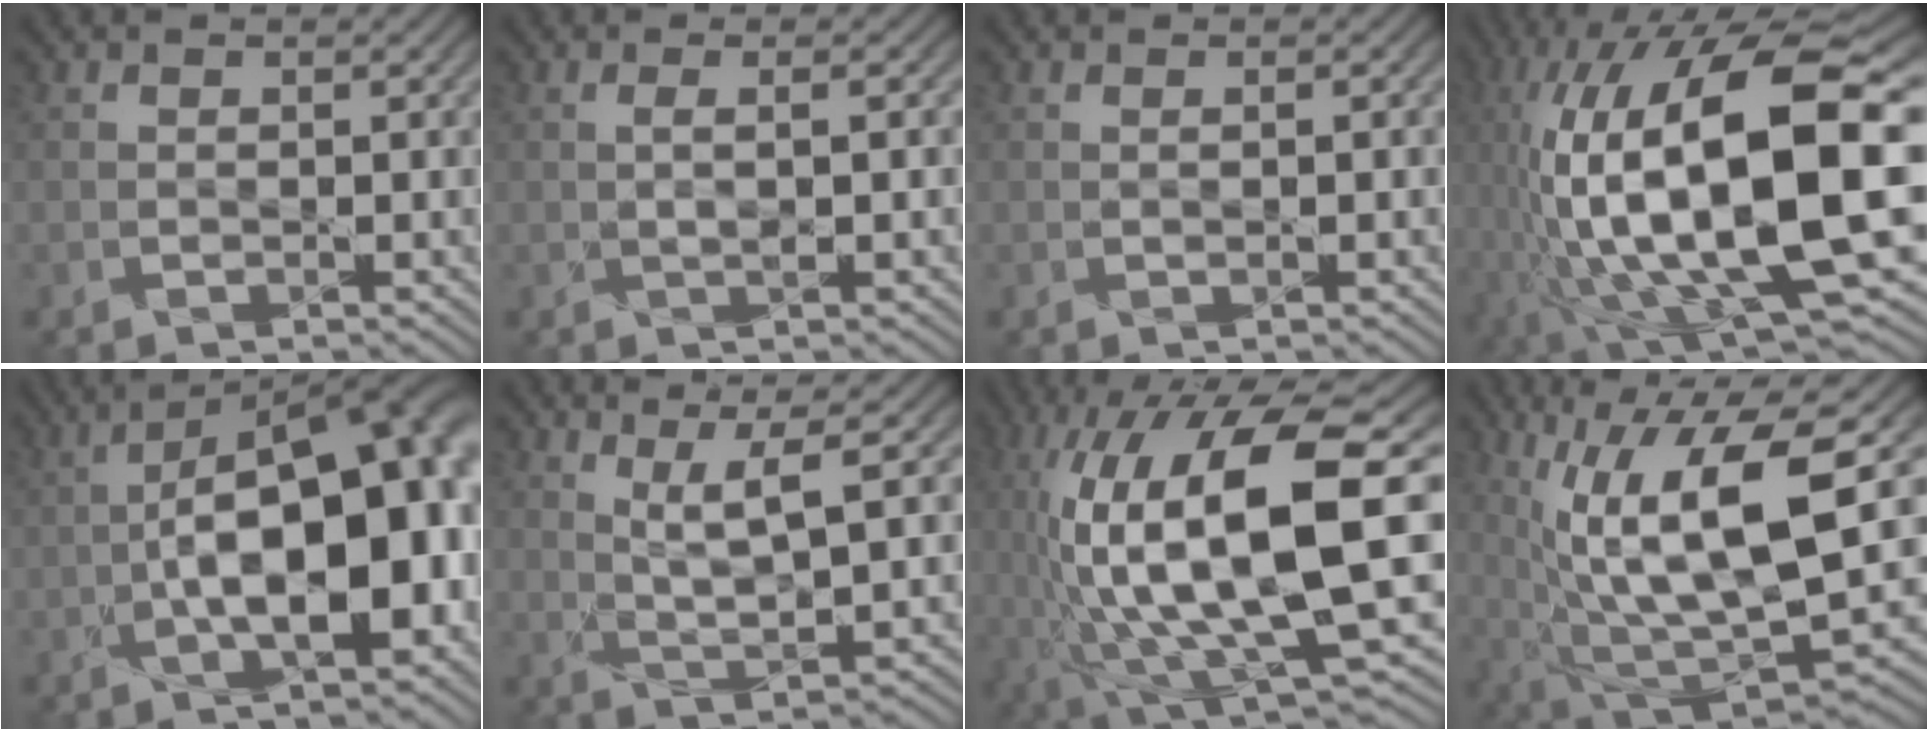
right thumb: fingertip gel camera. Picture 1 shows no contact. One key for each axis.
{"total": 1.5, "fx": 0.3, "fy": -0.2, "fz": 1.5, "tx": -0.034, "ty": 0.006, "tz": 0.004}
{"total": 0.5, "fx": 0.2, "fy": -0.3, "fz": 0.4, "tx": -0.009, "ty": 0.003, "tz": 0.004}
{"total": 20.7, "fx": -1.1, "fy": 6.7, "fz": 19.6, "tx": -0.355, "ty": -0.005, "tz": -0.024}
{"total": 19.0, "fx": -2.3, "fy": 8.8, "fz": 16.6, "tx": -0.224, "ty": 0.003, "tz": -0.038}
{"total": 4.6, "fx": 2.1, "fy": 0.2, "fz": 4.1, "tx": -0.092, "ty": 0.005, "tz": 0.046}
{"total": 18.1, "fx": 0.4, "fy": 5.4, "fz": 17.3, "tx": -0.330, "ty": 0.010, "tz": 0.012}
{"total": 15.0, "fx": 3.6, "fy": 4.7, "fz": 13.8, "tx": -0.270, "ty": 0.005, "tz": 0.067}